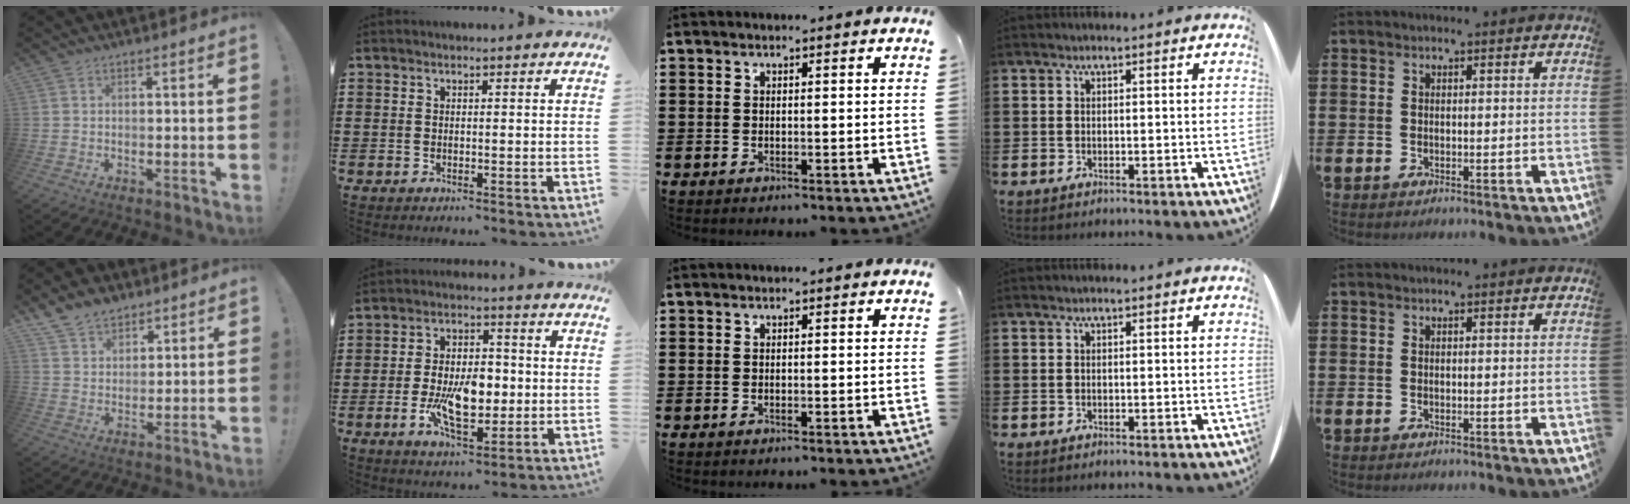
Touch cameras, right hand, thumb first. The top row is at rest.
{"thumb": {"total": 8.5, "force": [6.6, 4.9, 2.0], "torque": [-0.042, -0.038, 0.130]}, "index": {"total": 10.3, "force": [-1.8, 5.2, 8.7], "torque": [-0.172, -0.002, -0.034]}}